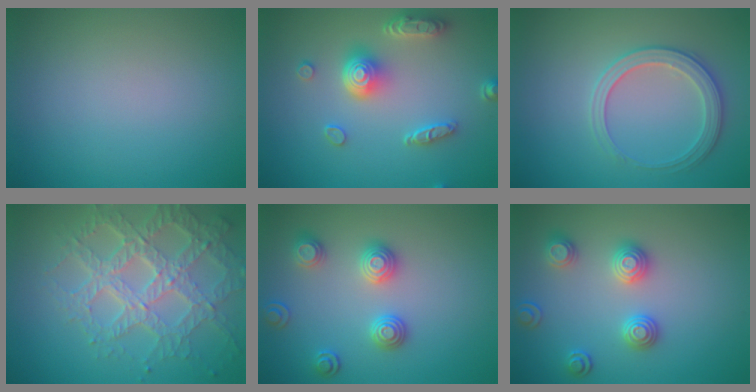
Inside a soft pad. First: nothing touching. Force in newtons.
{"total": 4.9, "press": 4.0, "slide": 2.9}
{"total": 3.0, "press": 2.9, "slide": 0.2}
{"total": 7.2, "press": 5.1, "slide": 5.1}
{"total": 3.0, "press": 2.9, "slide": 0.6}
{"total": 3.0, "press": 2.9, "slide": 0.6}